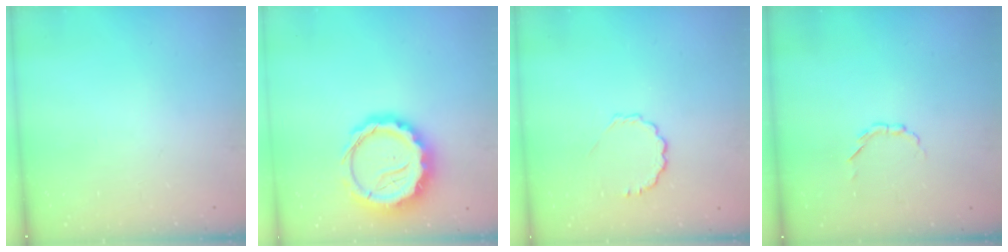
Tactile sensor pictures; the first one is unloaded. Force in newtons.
{"total": 15.7, "press": 15.3, "slide": 3.3}
{"total": 3.8, "press": 3.6, "slide": 1.1}
{"total": 2.3, "press": 2.2, "slide": 0.8}